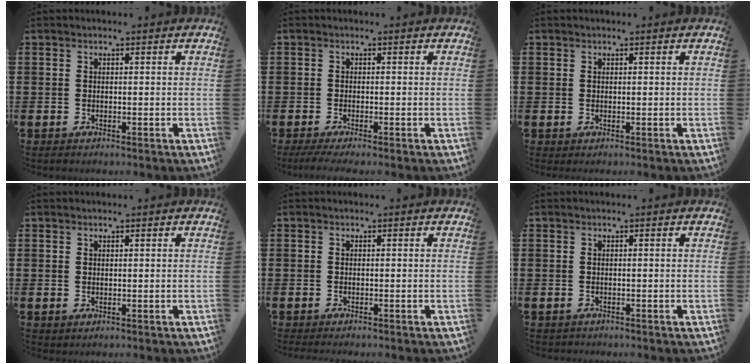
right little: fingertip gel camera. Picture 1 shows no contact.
{"total": 1.7, "force": [-1.2, 0.0, 1.2], "torque": [-0.018, 0.001, -0.023]}
{"total": 0.0}
{"total": 0.0}
{"total": 0.0}
{"total": 0.5, "force": [-0.5, 0.1, -0.1], "torque": [0.000, -0.001, -0.011]}